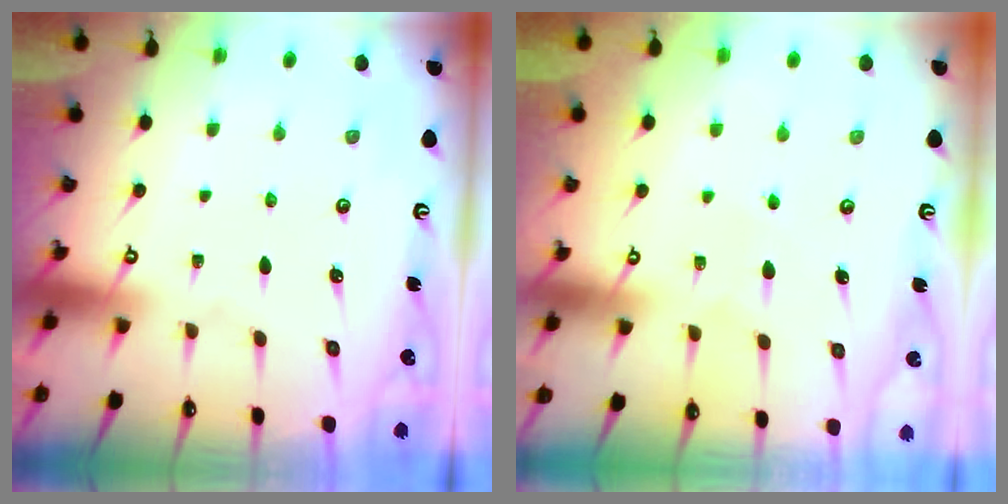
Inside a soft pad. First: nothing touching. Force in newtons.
{"total": 4.9, "press": 4.9, "slide": 0.3}